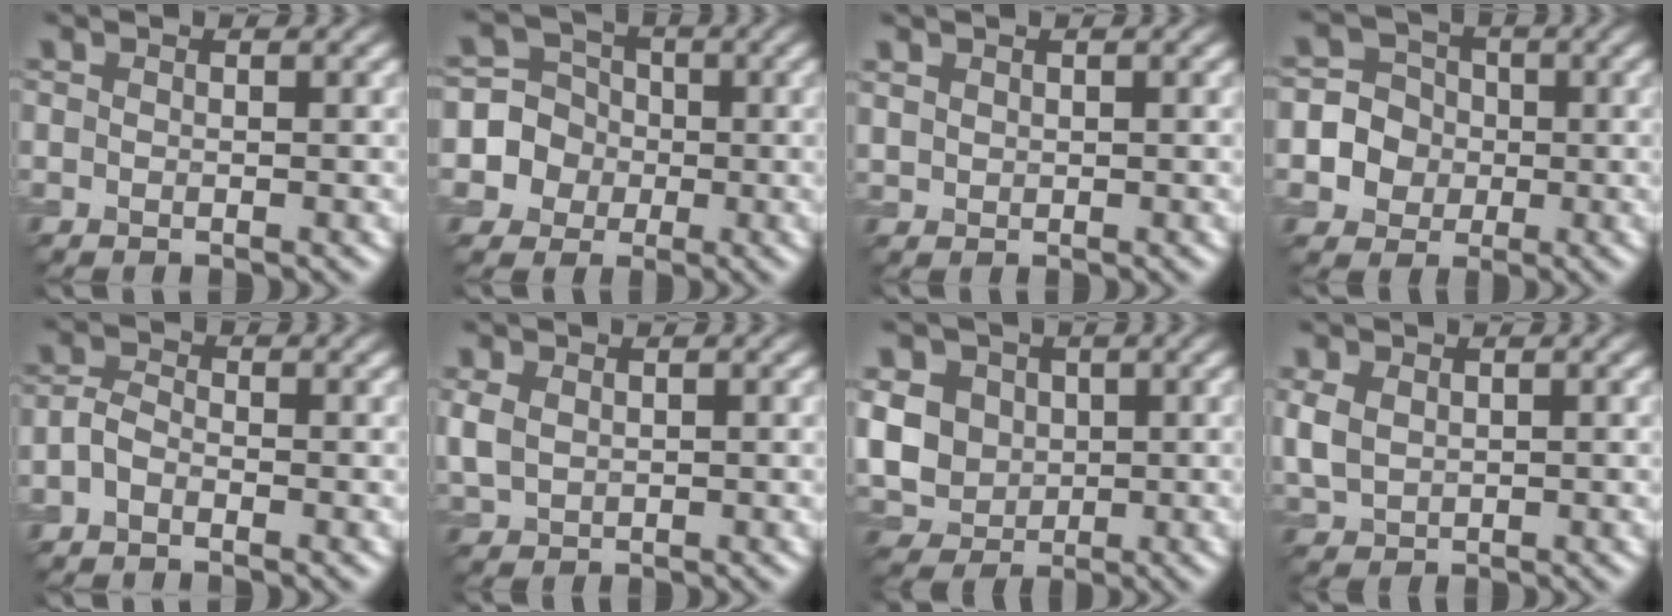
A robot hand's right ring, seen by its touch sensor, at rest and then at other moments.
{"total": 5.0, "force": [-0.9, 4.9, 0.1], "torque": [0.015, 0.034, -0.033]}
{"total": 0.8, "force": [0.5, 0.1, -0.6], "torque": [0.007, 0.009, 0.020]}
{"total": 5.6, "force": [-0.9, 5.5, 0.7], "torque": [-0.004, 0.030, -0.036]}
{"total": 1.1, "force": [-0.8, 0.4, 0.6], "torque": [-0.018, 0.010, -0.018]}
{"total": 1.3, "force": [0.4, 1.1, 0.6], "torque": [-0.026, 0.007, 0.020]}
{"total": 6.9, "force": [1.1, 6.1, 3.1], "torque": [-0.076, 0.026, 0.014]}
{"total": 1.7, "force": [0.5, 1.4, 0.8], "torque": [-0.032, 0.008, 0.022]}